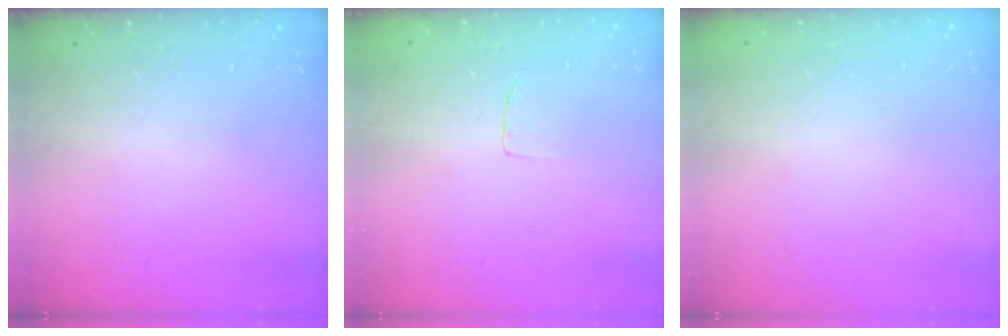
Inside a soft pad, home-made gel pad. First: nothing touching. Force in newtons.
{"total": 3.1, "press": 3.0, "slide": 0.3}
{"total": 0.0}